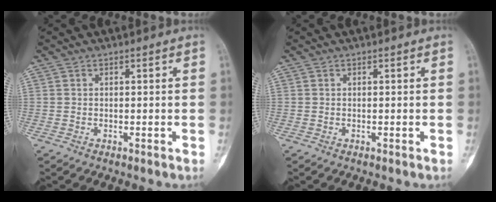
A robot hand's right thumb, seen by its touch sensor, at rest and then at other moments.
{"total": 0.0}